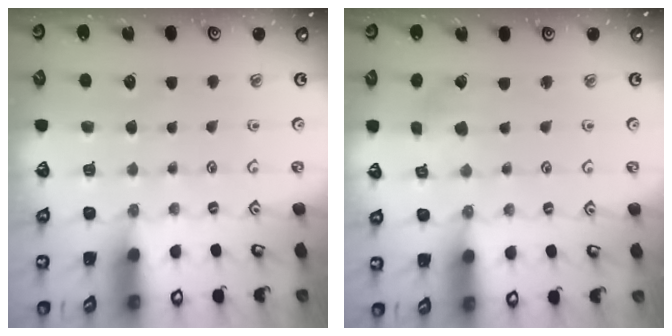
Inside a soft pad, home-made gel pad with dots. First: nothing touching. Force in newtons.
{"total": 2.2, "press": 2.2, "slide": 0.1}